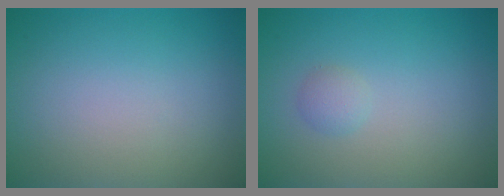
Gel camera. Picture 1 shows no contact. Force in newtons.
{"total": 1.0, "press": 1.0, "slide": 0.1}